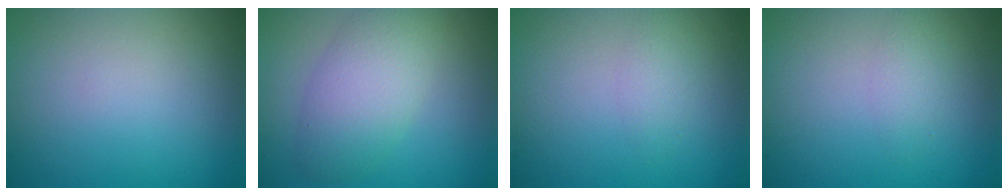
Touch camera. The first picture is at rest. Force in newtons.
{"total": 4.9, "press": 4.9, "slide": 0.2}
{"total": 1.4, "press": 1.4, "slide": 0.1}
{"total": 1.4, "press": 1.4, "slide": 0.1}